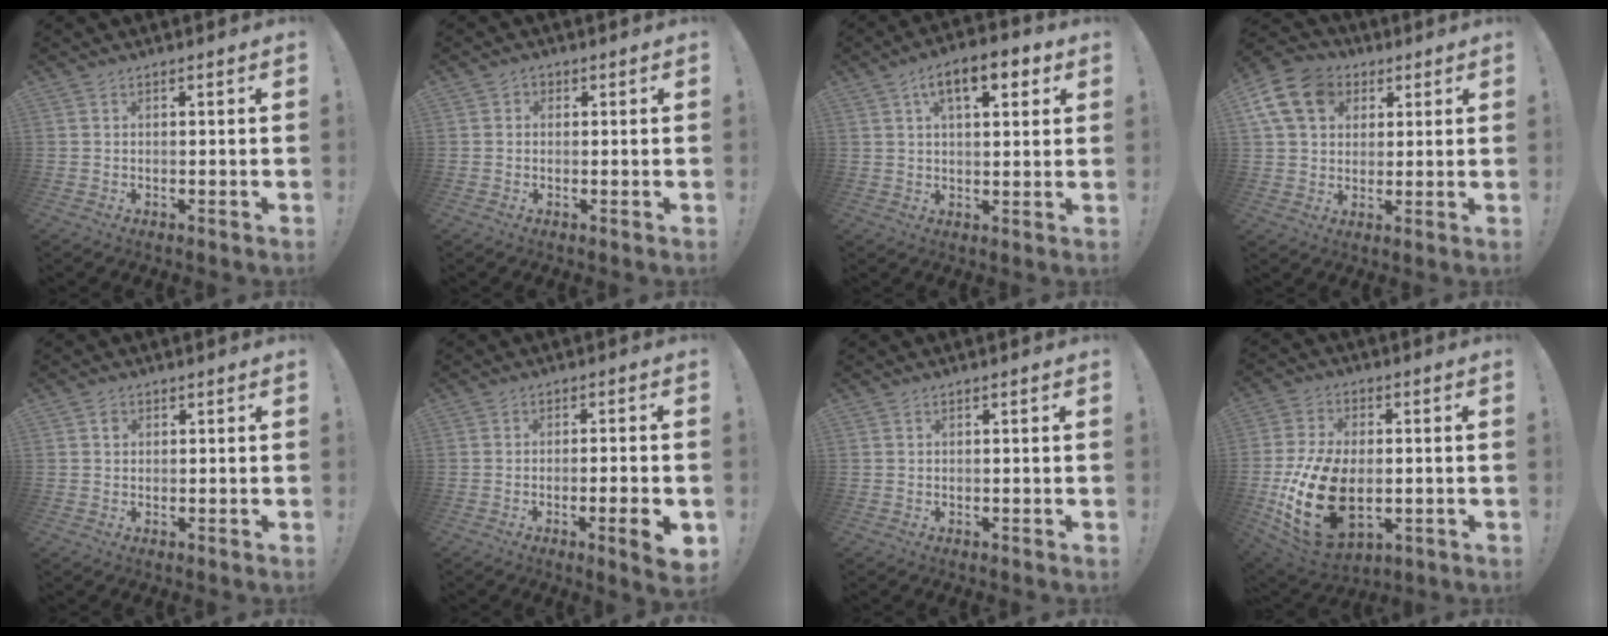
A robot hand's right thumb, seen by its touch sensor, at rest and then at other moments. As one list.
[{"total": 1.4, "force": [-0.3, 1.2, 0.6], "torque": [-0.006, 0.001, -0.007]}, {"total": 10.3, "force": [4.5, 4.5, 8.1], "torque": [-0.113, -0.007, 0.073]}, {"total": 15.0, "force": [5.3, 11.6, 7.8], "torque": [-0.126, -0.014, 0.107]}, {"total": 1.3, "force": [0.3, 1.3, 0.4], "torque": [-0.004, 0.002, 0.004]}, {"total": 6.8, "force": [-2.5, 0.4, 6.4], "torque": [-0.093, 0.002, -0.035]}, {"total": 0.0}, {"total": 22.2, "force": [-4.1, 14.0, 16.8], "torque": [-0.310, 0.017, -0.056]}]